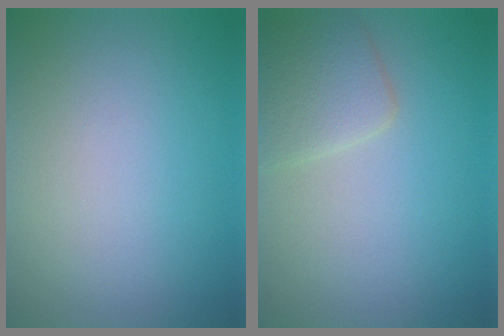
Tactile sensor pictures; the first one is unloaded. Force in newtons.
{"total": 2.9, "press": 2.9, "slide": 0.1}